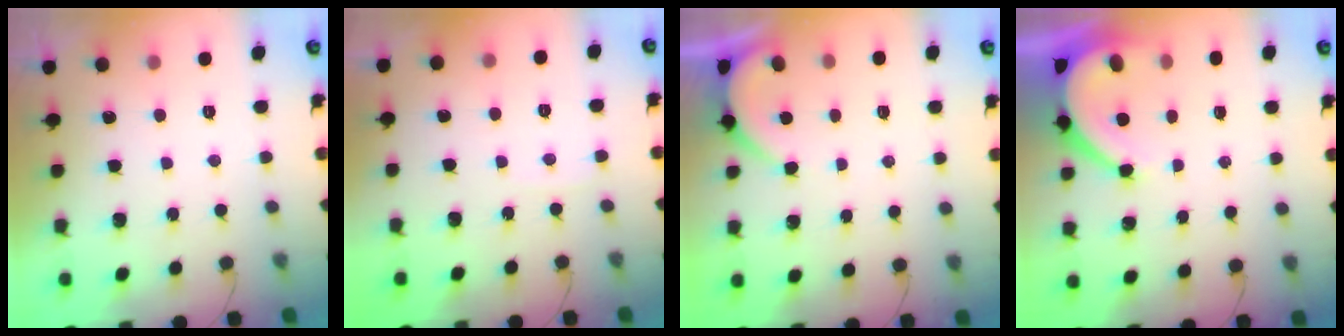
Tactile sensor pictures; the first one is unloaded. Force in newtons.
{"total": 2.0, "press": 2.0, "slide": 0.2}
{"total": 2.2, "press": 2.2, "slide": 0.4}
{"total": 6.2, "press": 6.2, "slide": 0.8}